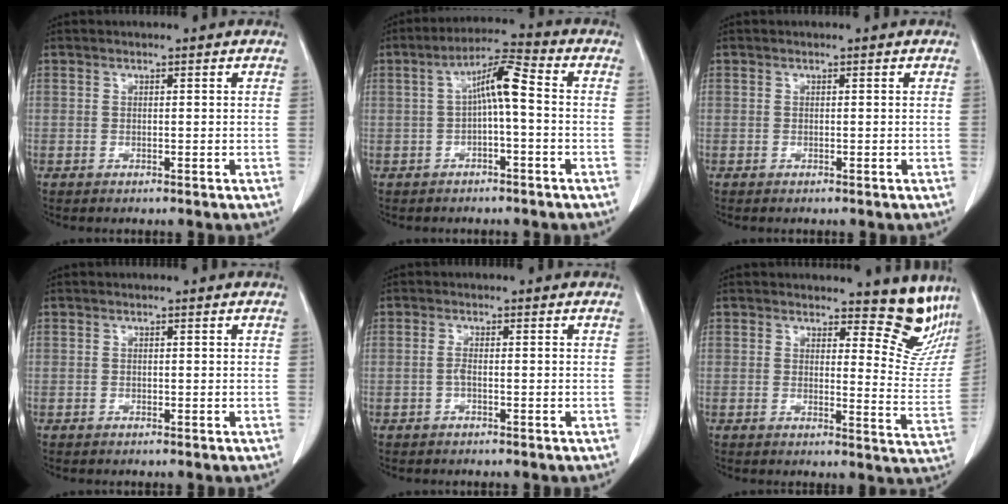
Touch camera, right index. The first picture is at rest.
{"total": 6.5, "force": [-0.1, 0.9, 6.5], "torque": [-0.116, 0.028, -0.004]}
{"total": 0.0}
{"total": 0.0}
{"total": 1.1, "force": [-0.4, 0.1, 1.0], "torque": [-0.019, 0.002, -0.007]}
{"total": 10.1, "force": [9.3, 2.8, 2.6], "torque": [-0.005, -0.059, 0.083]}